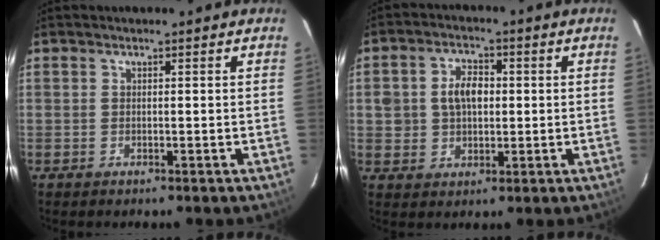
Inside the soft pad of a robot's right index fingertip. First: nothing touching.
{"total": 6.5, "force": [0.7, 4.8, 4.3], "torque": [-0.082, 0.016, 0.017]}